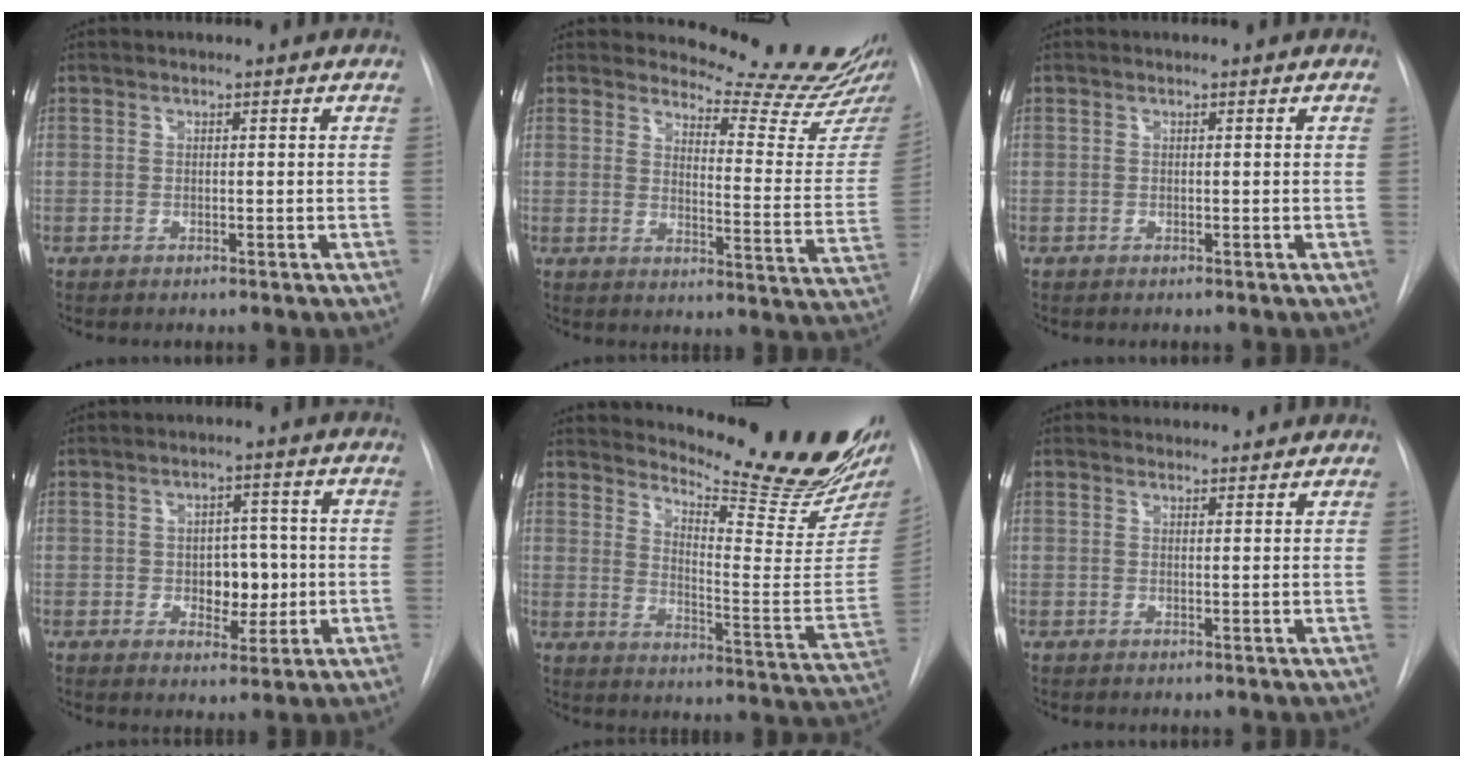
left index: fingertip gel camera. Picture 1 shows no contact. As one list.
[{"total": 13.8, "force": [13.4, -0.7, 3.1], "torque": [-0.039, -0.122, 0.153]}, {"total": 0.0}, {"total": 5.4, "force": [-0.7, 3.5, 4.1], "torque": [-0.046, 0.003, -0.002]}, {"total": 21.2, "force": [19.3, 1.4, 8.7], "torque": [-0.133, -0.122, 0.243]}, {"total": 5.1, "force": [4.9, 1.1, 0.7], "torque": [-0.004, 0.021, 0.055]}]